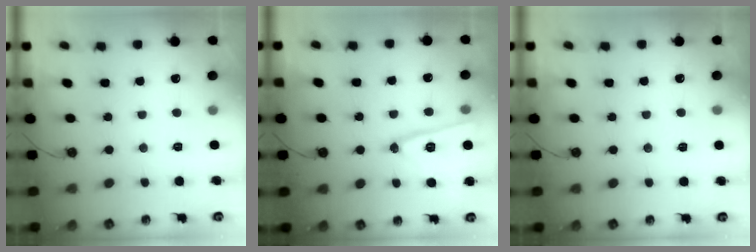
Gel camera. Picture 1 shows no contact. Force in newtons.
{"total": 14.2, "press": 14.2, "slide": 0.5}
{"total": 3.4, "press": 2.6, "slide": 2.1}